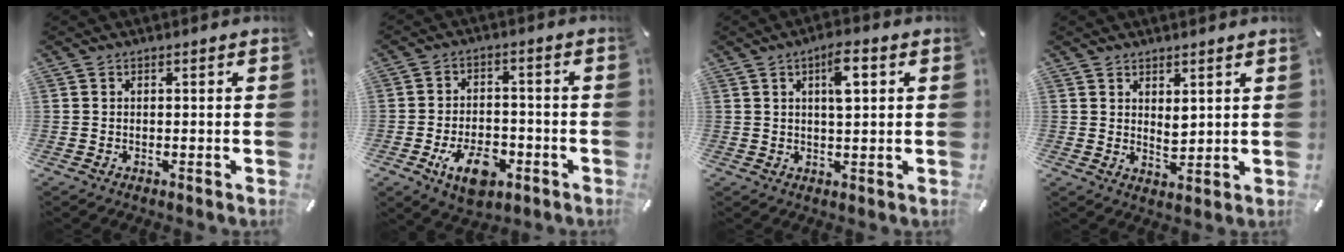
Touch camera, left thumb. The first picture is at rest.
{"total": 10.2, "force": [-4.6, 5.9, 6.9], "torque": [-0.117, 0.011, -0.080]}
{"total": 6.1, "force": [2.2, 1.9, 5.3], "torque": [-0.086, -0.002, 0.031]}
{"total": 3.3, "force": [2.3, 1.7, 1.6], "torque": [-0.020, -0.015, 0.039]}